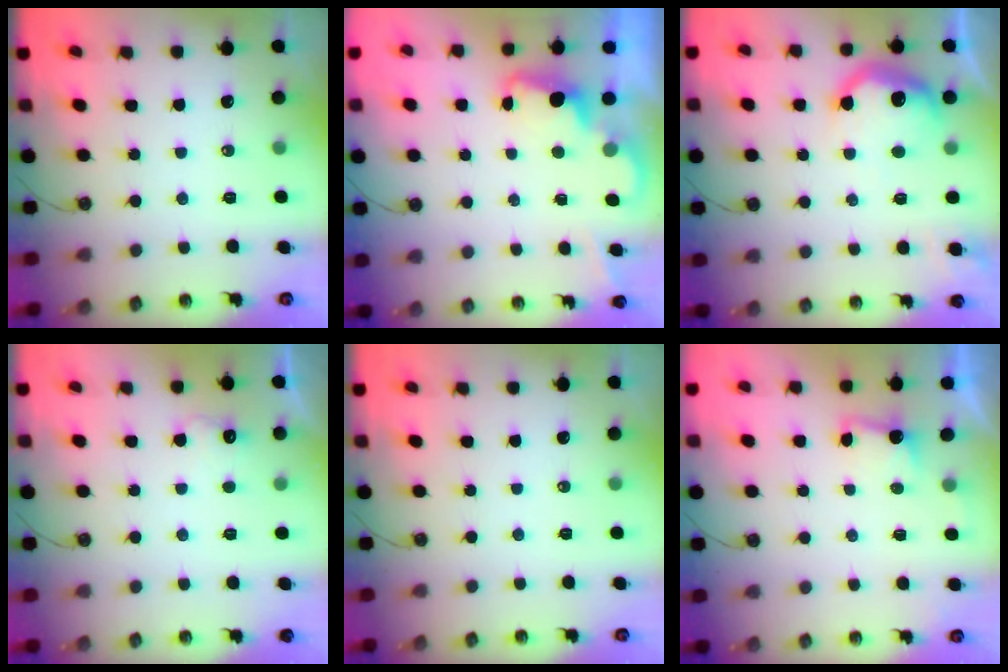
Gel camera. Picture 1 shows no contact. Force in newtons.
{"total": 2.4, "press": 2.4, "slide": 0.5}
{"total": 13.8, "press": 13.7, "slide": 0.8}
{"total": 6.1, "press": 5.9, "slide": 1.3}
{"total": 0.0}
{"total": 2.3, "press": 2.1, "slide": 1.0}